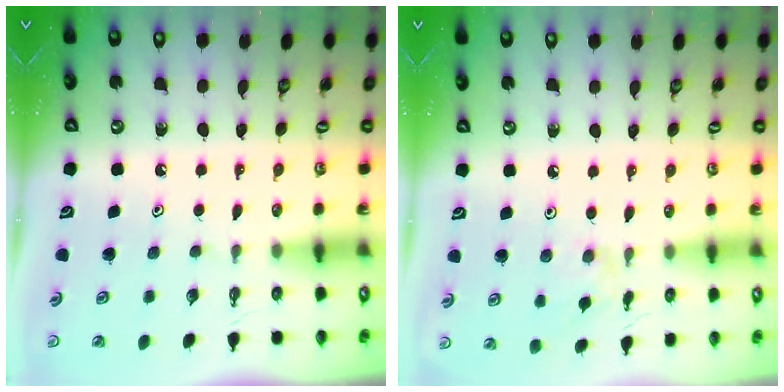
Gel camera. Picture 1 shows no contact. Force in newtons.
{"total": 4.0, "press": 3.9, "slide": 0.4}